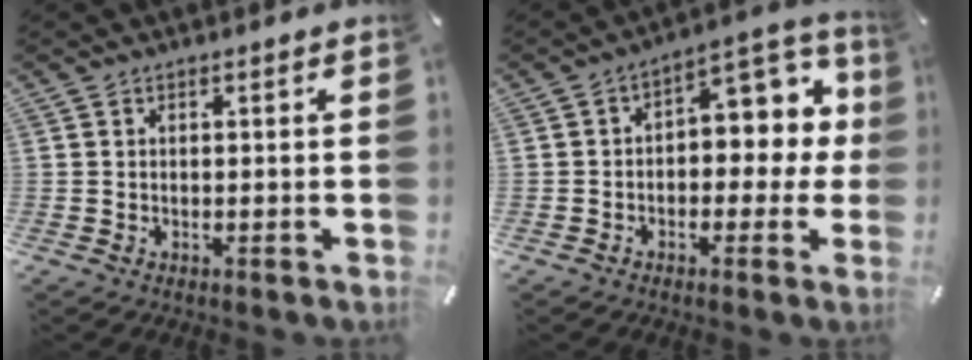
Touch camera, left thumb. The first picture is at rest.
{"total": 9.9, "force": [1.6, 6.4, 7.3], "torque": [-0.079, -0.018, 0.024]}